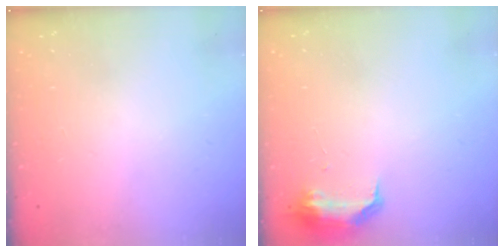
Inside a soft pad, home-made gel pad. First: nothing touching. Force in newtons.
{"total": 8.5, "press": 8.4, "slide": 0.9}